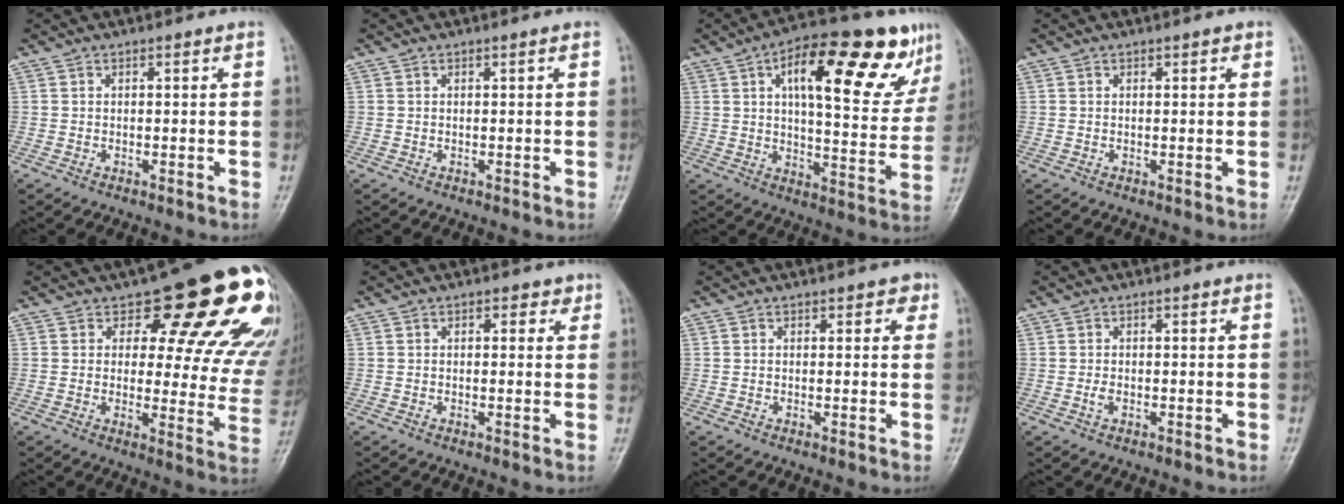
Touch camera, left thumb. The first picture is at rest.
{"total": 0.0}
{"total": 23.2, "force": [11.0, 8.4, 18.6], "torque": [-0.225, -0.009, 0.158]}
{"total": 0.9, "force": [0.5, 0.6, 0.5], "torque": [0.002, 0.000, 0.003]}
{"total": 20.0, "force": [12.5, 8.6, 13.1], "torque": [-0.110, -0.066, 0.136]}
{"total": 2.0, "force": [1.0, 1.4, 1.1], "torque": [0.005, -0.001, 0.006]}
{"total": 1.9, "force": [0.9, 1.3, 1.0], "torque": [0.009, 0.000, 0.005]}
{"total": 1.4, "force": [-0.2, 0.9, 1.1], "torque": [-0.018, -0.002, -0.007]}